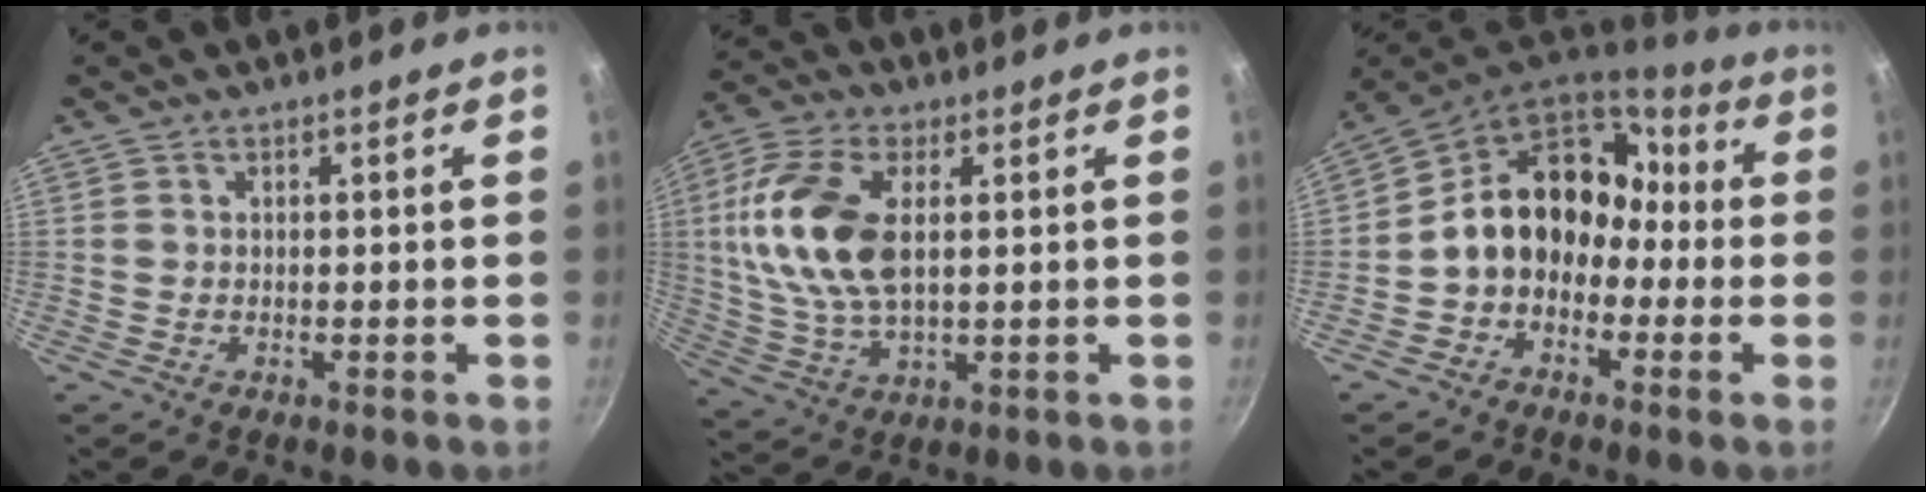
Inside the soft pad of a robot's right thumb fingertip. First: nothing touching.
{"total": 15.2, "force": [2.7, 8.0, 12.6], "torque": [-0.254, 0.003, 0.048]}
{"total": 14.3, "force": [-1.4, 11.6, 8.3], "torque": [-0.085, 0.068, -0.038]}